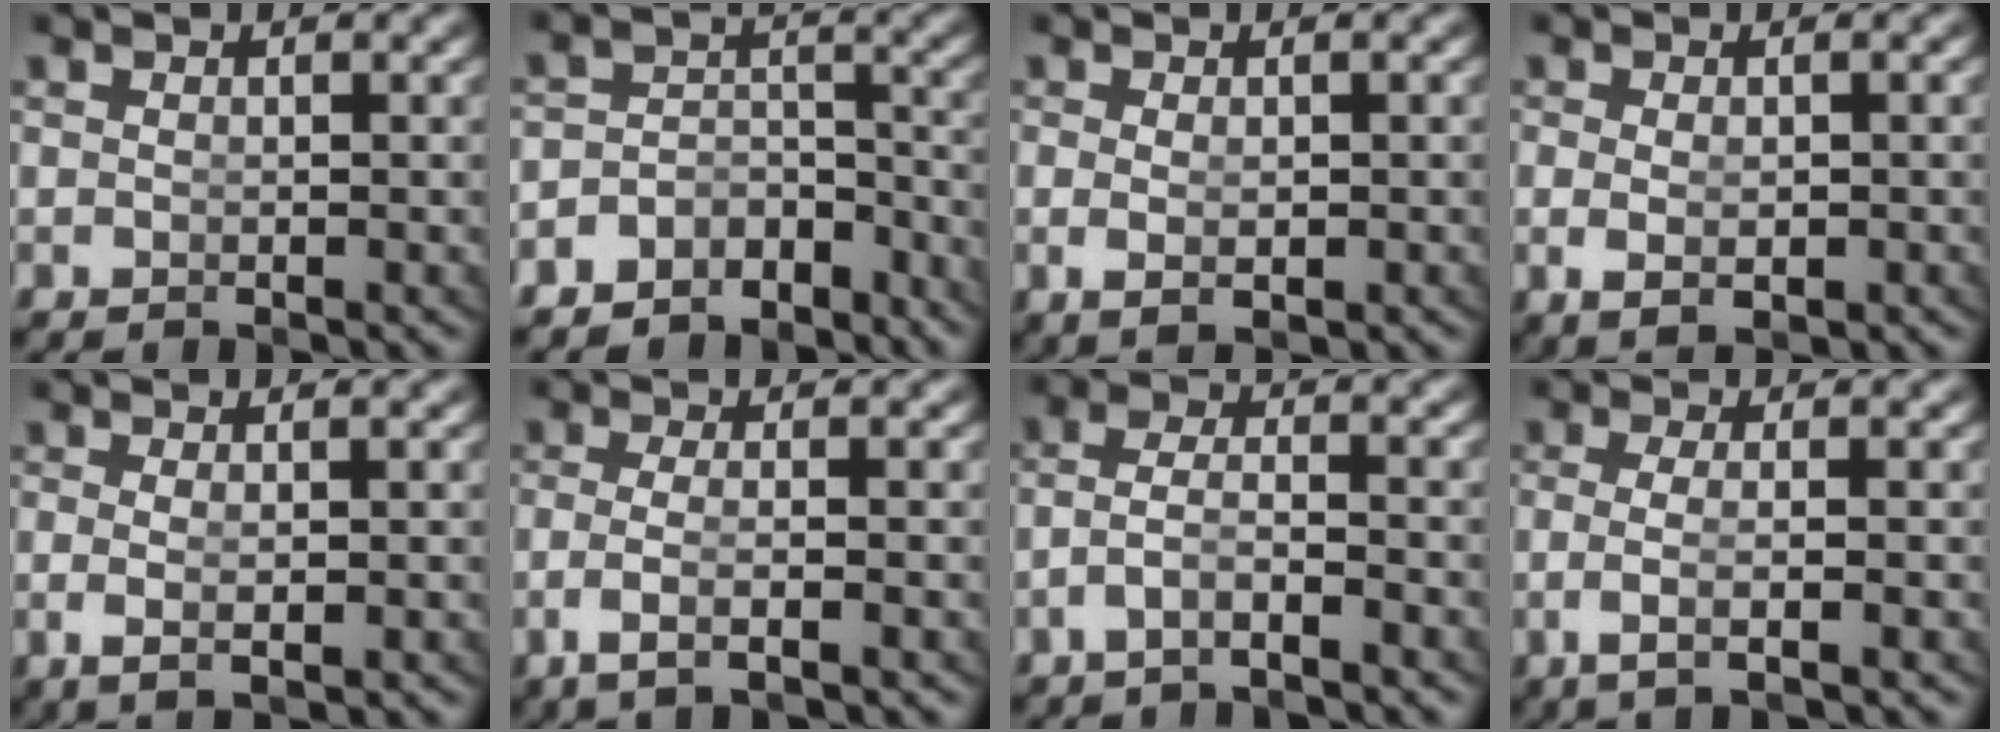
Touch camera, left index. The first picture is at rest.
{"total": 6.0, "force": [-4.7, 3.4, 1.7], "torque": [-0.018, -0.011, -0.084]}
{"total": 2.1, "force": [-0.5, 0.4, 2.0], "torque": [-0.045, -0.018, 0.008]}
{"total": 2.8, "force": [-0.8, 1.1, 2.5], "torque": [-0.058, -0.021, 0.007]}
{"total": 2.5, "force": [-0.5, 0.3, 2.5], "torque": [-0.051, -0.014, 0.007]}
{"total": 3.4, "force": [-1.4, 0.5, 3.1], "torque": [-0.075, -0.016, -0.012]}
{"total": 3.2, "force": [-2.0, 0.9, 2.4], "torque": [-0.054, -0.017, -0.029]}
{"total": 3.5, "force": [-1.0, 0.5, 3.3], "torque": [-0.074, -0.013, -0.007]}